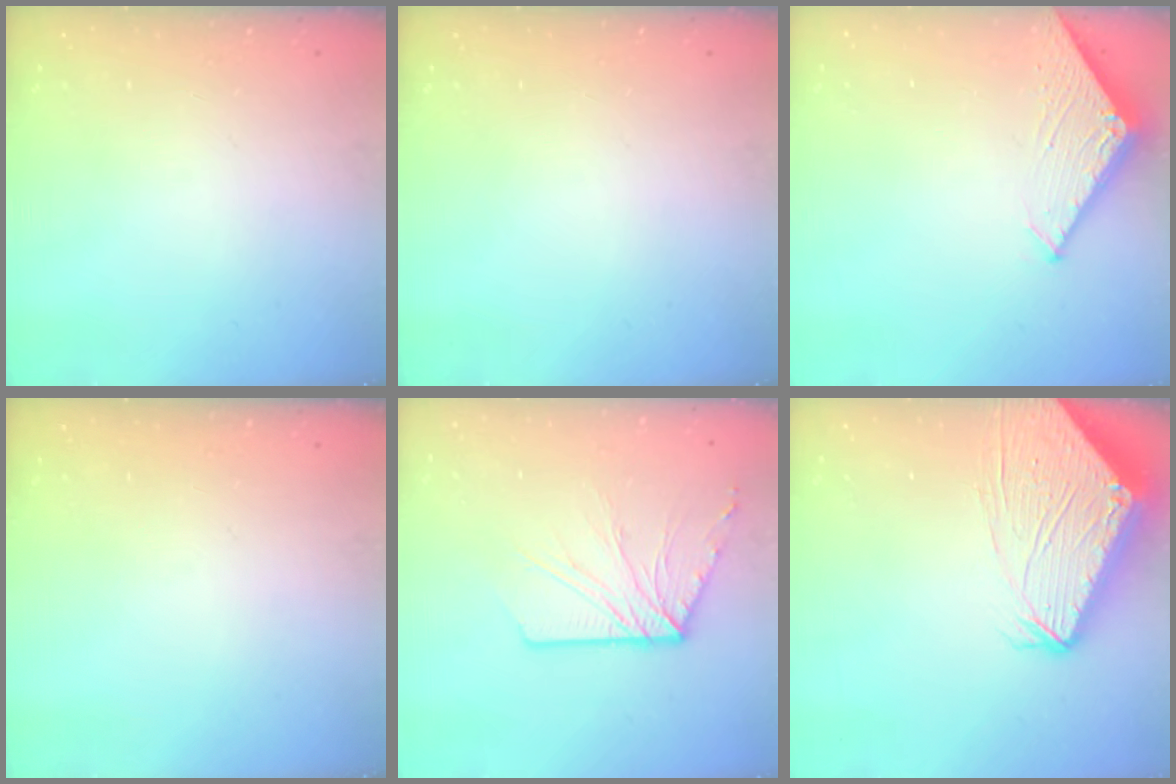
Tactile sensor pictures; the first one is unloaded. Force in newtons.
{"total": 0.0}
{"total": 2.9, "press": 2.9, "slide": 0.3}
{"total": 0.0}
{"total": 9.3, "press": 9.3, "slide": 0.3}
{"total": 8.6, "press": 8.6, "slide": 0.6}